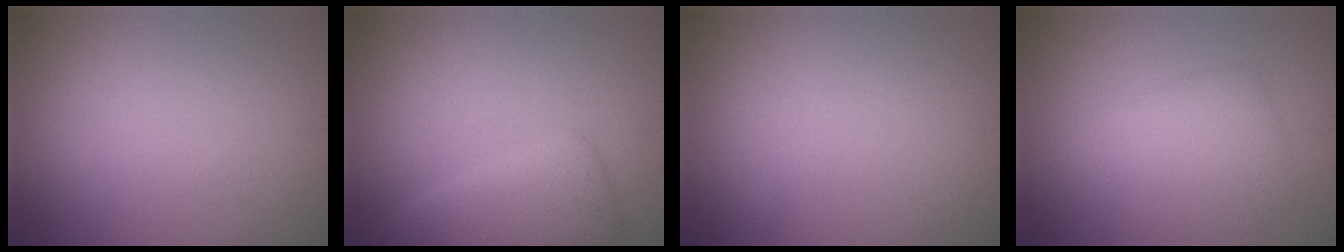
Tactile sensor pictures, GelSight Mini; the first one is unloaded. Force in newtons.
{"total": 4.6, "press": 4.6, "slide": 0.4}
{"total": 0.0}
{"total": 4.1, "press": 4.1, "slide": 0.1}